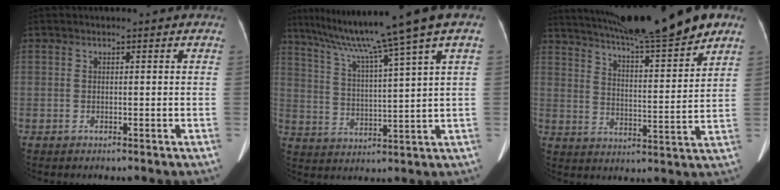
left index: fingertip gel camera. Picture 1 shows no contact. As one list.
[{"total": 15.0, "force": [10.4, -2.6, 10.5], "torque": [-0.173, 0.003, 0.164]}, {"total": 18.9, "force": [15.7, -0.1, 10.6], "torque": [-0.173, 0.000, 0.238]}]